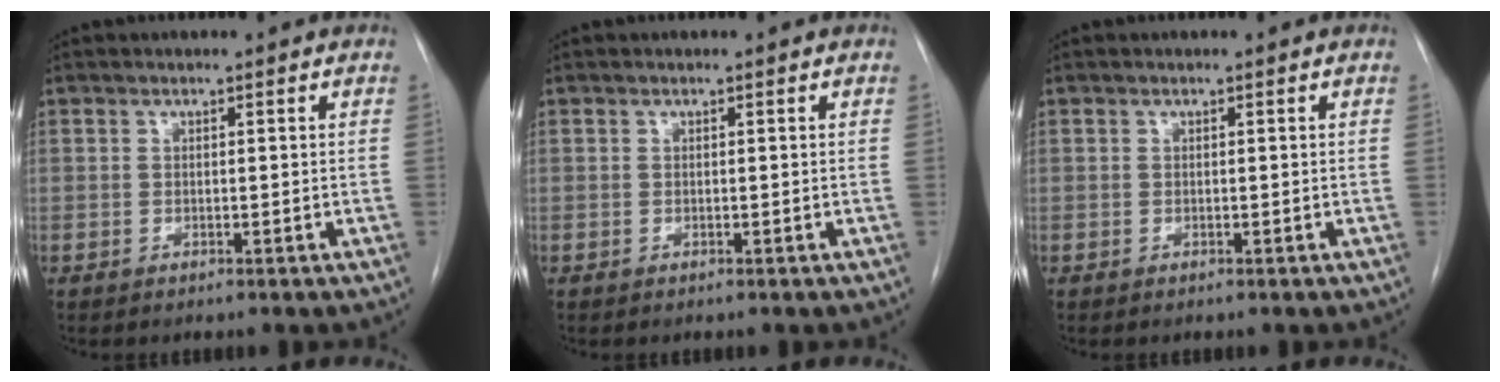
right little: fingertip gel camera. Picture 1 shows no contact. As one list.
[{"total": 0.0}, {"total": 0.0}]